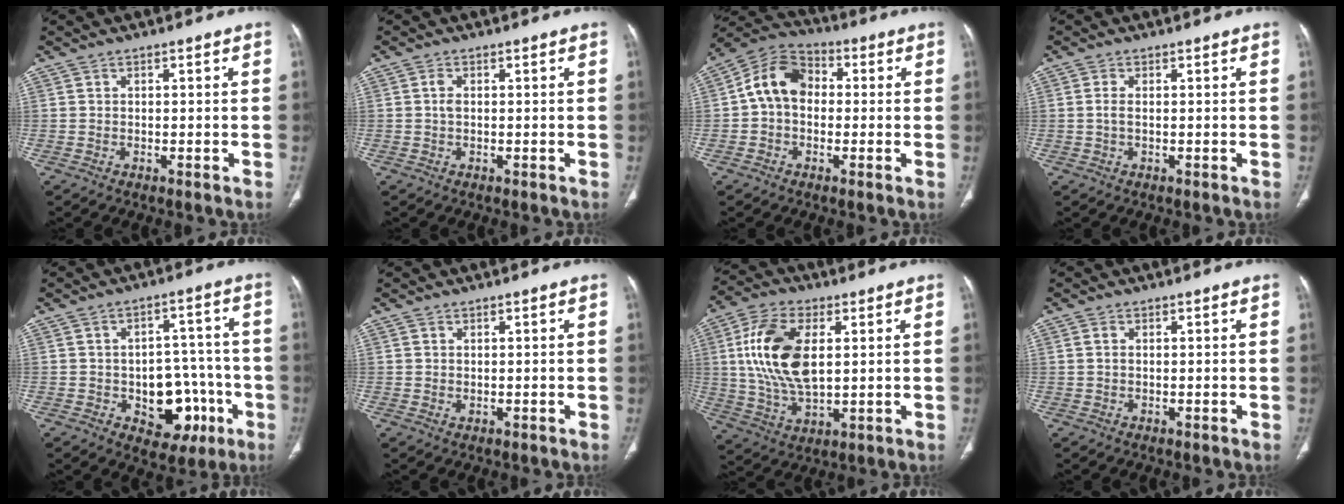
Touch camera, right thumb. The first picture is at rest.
{"total": 1.3, "force": [0.0, 0.7, 1.1], "torque": [-0.024, 0.001, 0.001]}
{"total": 10.0, "force": [0.2, 7.6, 6.5], "torque": [-0.099, 0.033, -0.012]}
{"total": 1.4, "force": [0.0, 0.6, 1.3], "torque": [-0.033, 0.000, 0.003]}
{"total": 12.6, "force": [-4.0, 8.5, 8.4], "torque": [-0.064, 0.037, -0.042]}
{"total": 0.6, "force": [0.4, 0.4, 0.3], "torque": [-0.001, -0.003, 0.009]}
{"total": 15.8, "force": [2.9, 8.4, 13.1], "torque": [-0.260, -0.004, 0.059]}
{"total": 1.1, "force": [0.2, 0.7, 0.9], "torque": [-0.022, 0.003, 0.007]}